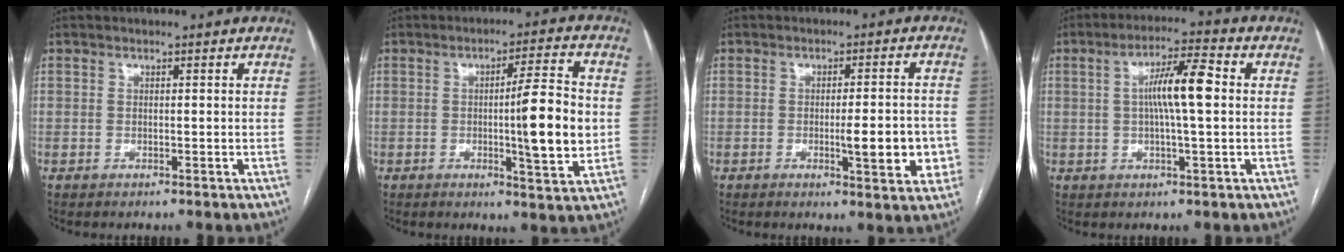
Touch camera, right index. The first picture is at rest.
{"total": 10.9, "force": [-0.6, 0.5, 10.9], "torque": [-0.153, -0.005, -0.012]}
{"total": 8.2, "force": [-2.0, 1.5, 7.8], "torque": [-0.098, 0.002, -0.023]}
{"total": 8.2, "force": [0.8, 0.7, 8.1], "torque": [-0.145, 0.013, 0.008]}